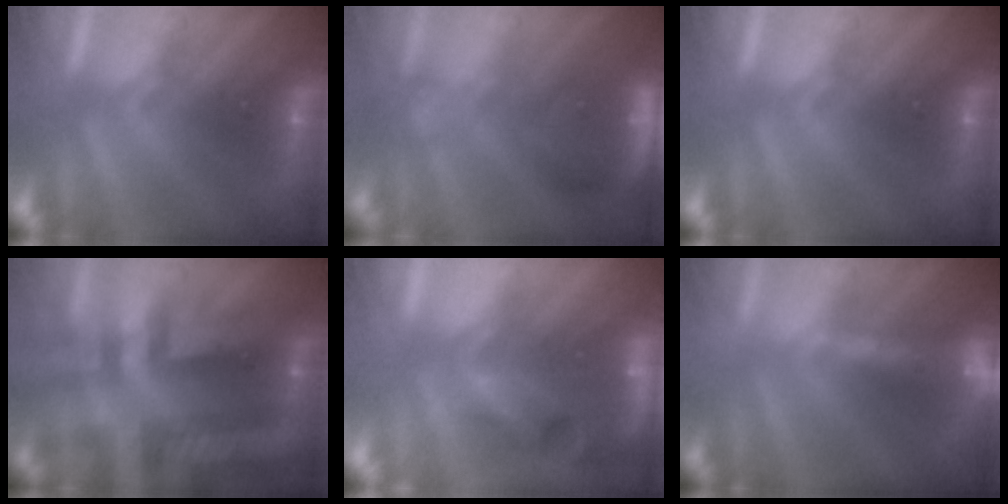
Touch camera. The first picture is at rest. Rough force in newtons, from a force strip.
{"total": 5.6}
{"total": 0.0}
{"total": 2.4}
{"total": 9.8}
{"total": 8.0}